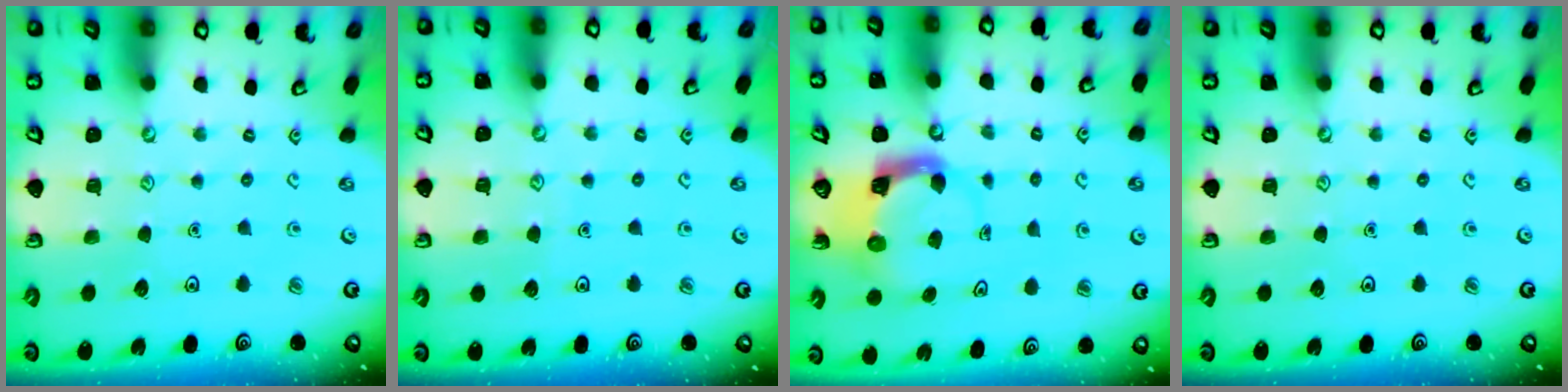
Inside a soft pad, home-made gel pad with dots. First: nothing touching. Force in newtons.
{"total": 2.6, "press": 2.5, "slide": 0.3}
{"total": 4.0, "press": 4.0, "slide": 0.5}
{"total": 0.0}